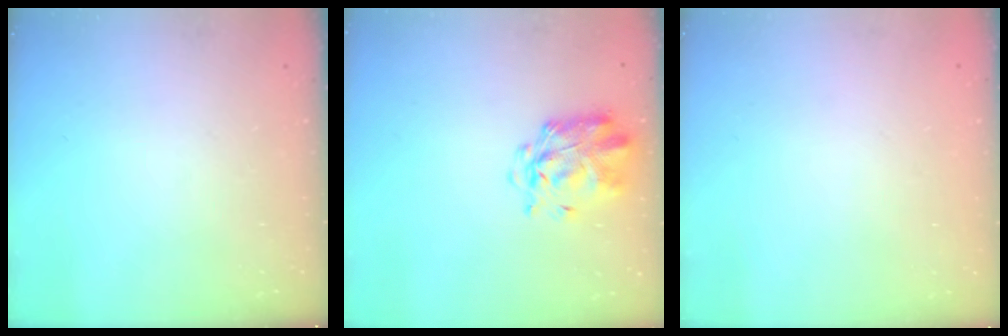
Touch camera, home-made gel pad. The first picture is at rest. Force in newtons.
{"total": 2.9, "press": 2.8, "slide": 0.8}
{"total": 1.9, "press": 1.9, "slide": 0.2}